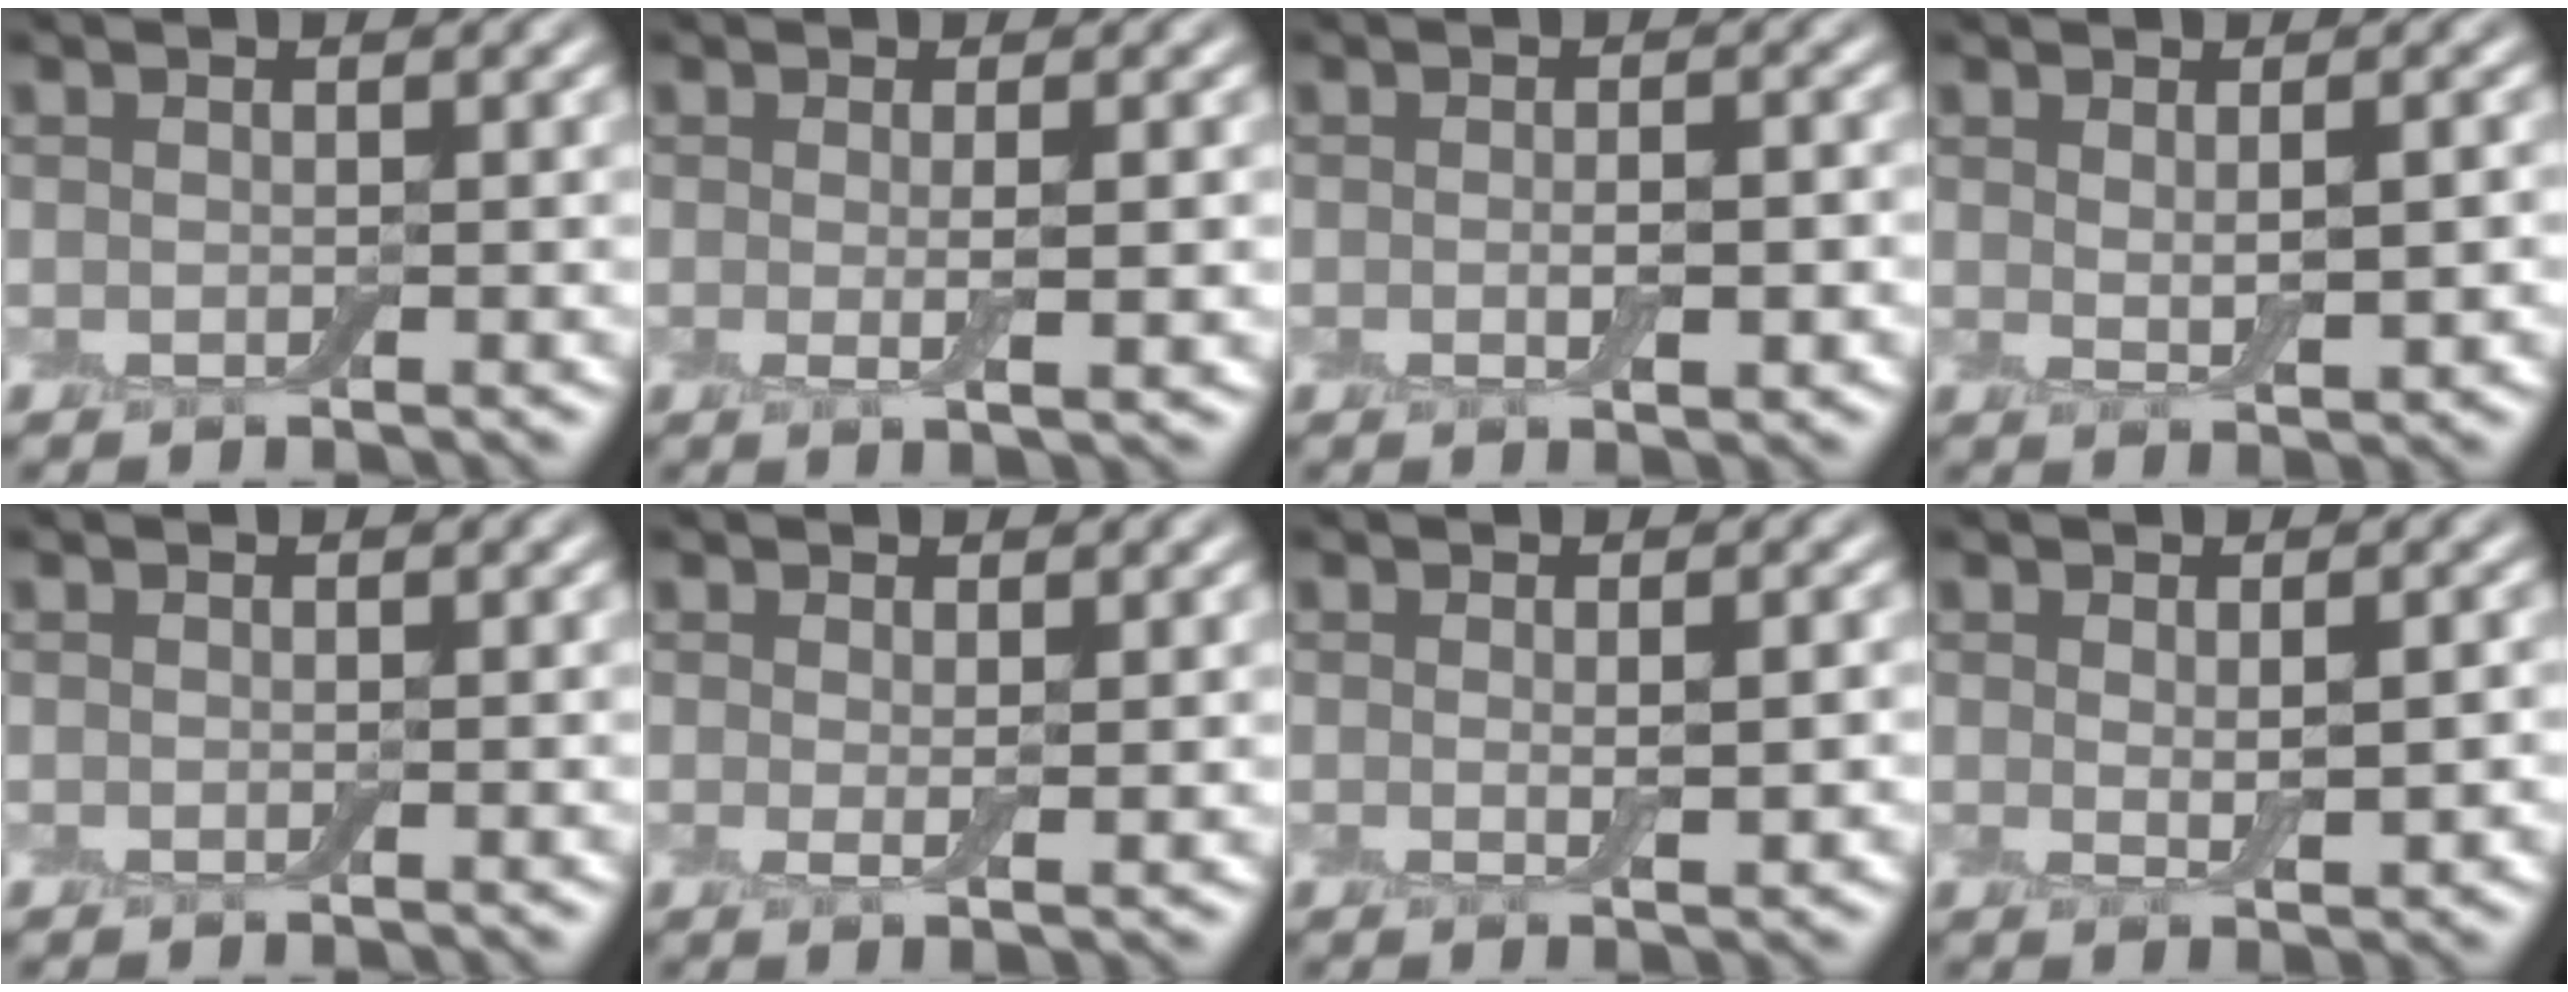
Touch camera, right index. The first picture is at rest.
{"total": 2.6, "force": [-0.1, 0.5, 2.5], "torque": [-0.041, -0.008, -0.001]}
{"total": 2.3, "force": [-0.4, 0.7, 2.1], "torque": [-0.037, -0.005, -0.005]}
{"total": 2.4, "force": [0.5, 0.6, 2.2], "torque": [-0.041, -0.004, 0.011]}
{"total": 0.0}
{"total": 1.5, "force": [0.5, 0.3, 1.4], "torque": [-0.024, -0.008, 0.010]}
{"total": 2.0, "force": [0.1, 0.3, 2.0], "torque": [-0.032, -0.005, 0.001]}
{"total": 2.5, "force": [0.3, 0.6, 2.4], "torque": [-0.043, -0.006, 0.006]}